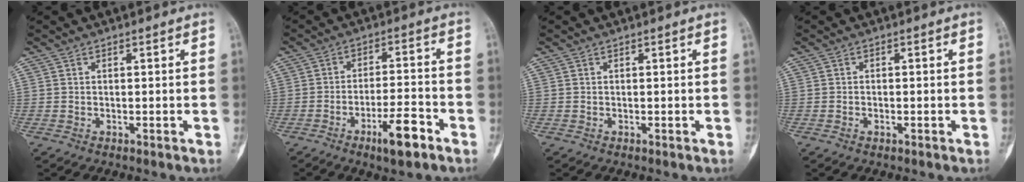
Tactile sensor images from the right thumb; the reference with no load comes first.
{"total": 8.3, "force": [-4.7, 2.2, 6.4], "torque": [-0.106, 0.027, -0.074]}
{"total": 0.0}
{"total": 0.8, "force": [-0.4, 0.5, 0.6], "torque": [-0.014, 0.007, -0.005]}